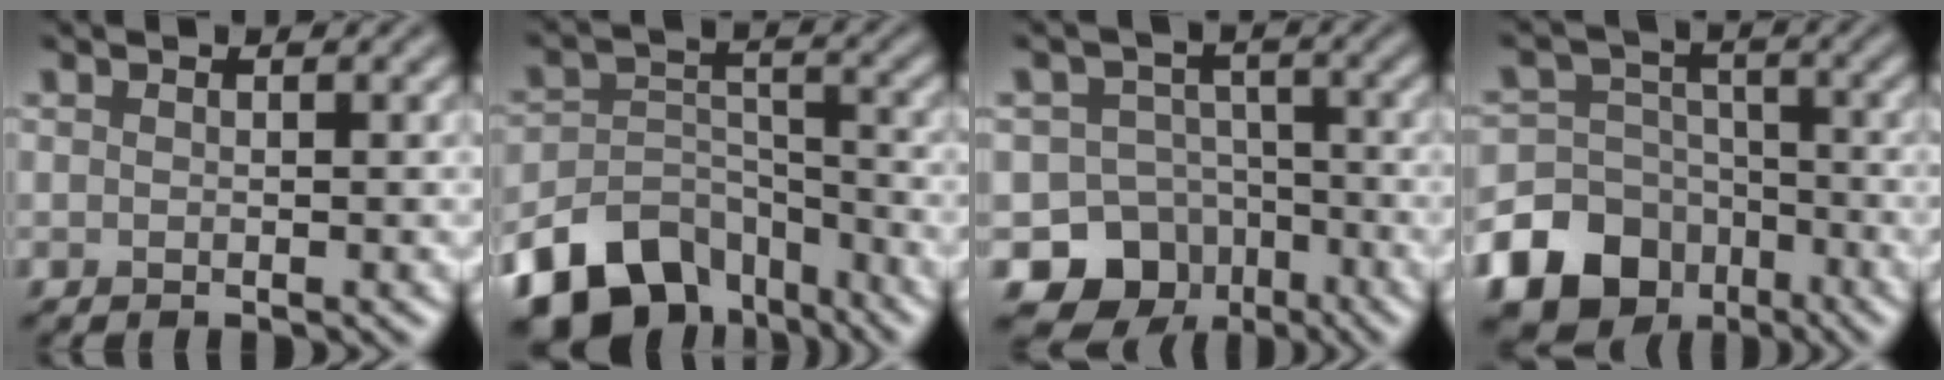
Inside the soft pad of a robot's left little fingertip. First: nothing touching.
{"total": 11.1, "force": [-8.2, 6.2, 4.1], "torque": [-0.063, -0.001, -0.136]}
{"total": 10.0, "force": [-5.7, 8.0, 2.0], "torque": [-0.016, -0.015, -0.099]}
{"total": 15.1, "force": [-8.3, 12.0, 3.9], "torque": [-0.096, -0.060, -0.151]}